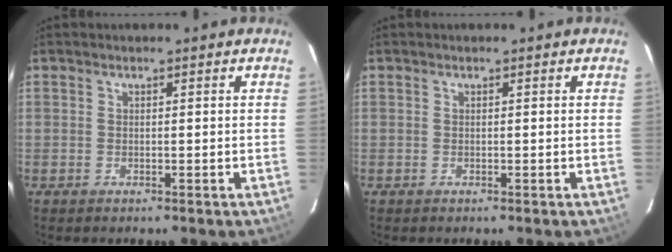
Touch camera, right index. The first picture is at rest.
{"total": 0.0}